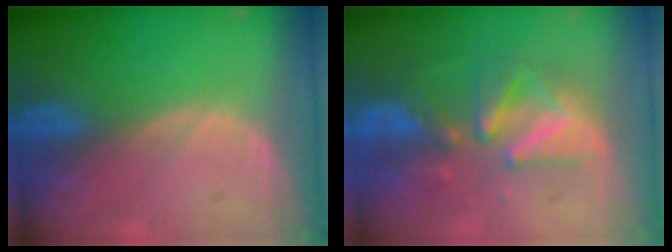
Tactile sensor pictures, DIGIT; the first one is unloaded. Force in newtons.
{"total": 8.5, "press": 8.0, "slide": 2.6}